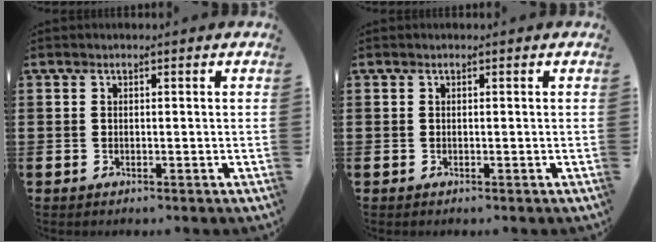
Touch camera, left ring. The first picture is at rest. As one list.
[{"total": 0.0}]